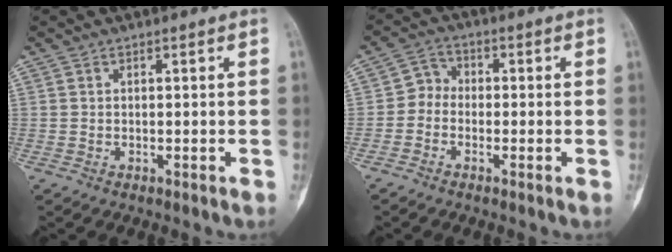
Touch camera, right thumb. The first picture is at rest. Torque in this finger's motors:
{"motor_torque": [-0.30, -0.30, 0.27, -0.07, -0.09]}